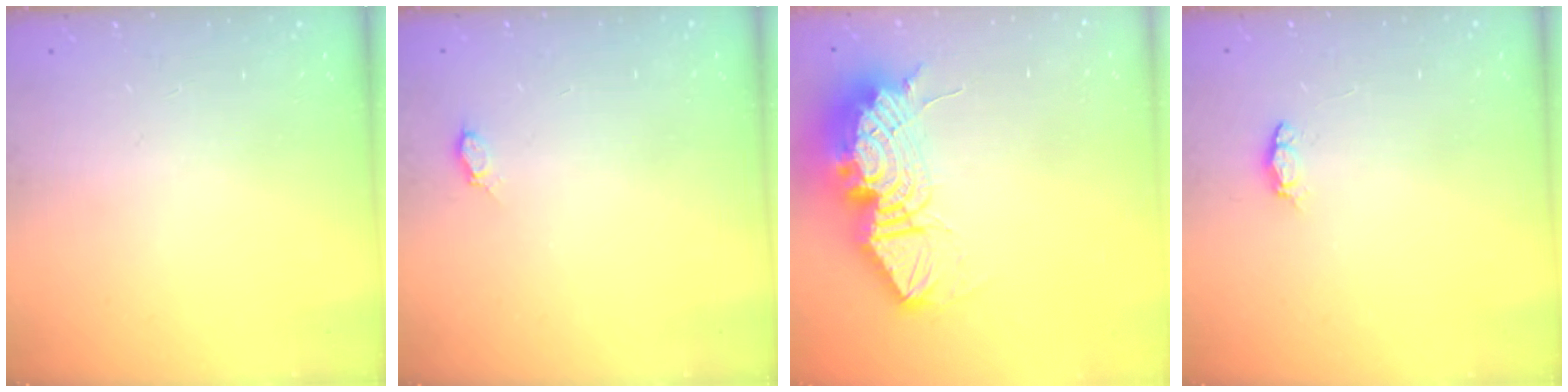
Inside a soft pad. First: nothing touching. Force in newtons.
{"total": 3.1, "press": 2.7, "slide": 1.5}
{"total": 22.6, "press": 22.5, "slide": 2.2}
{"total": 2.5, "press": 2.5, "slide": 0.4}